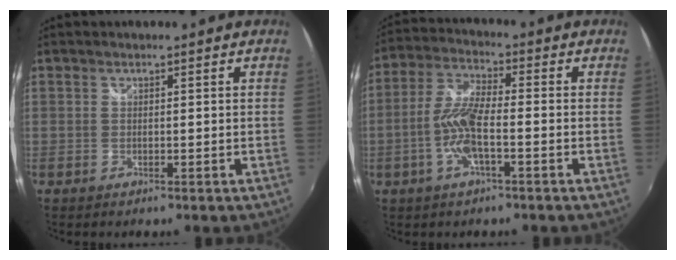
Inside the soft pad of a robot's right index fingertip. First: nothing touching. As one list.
[{"total": 8.7, "force": [-2.8, 2.0, 8.0], "torque": [-0.172, 0.003, -0.056]}]